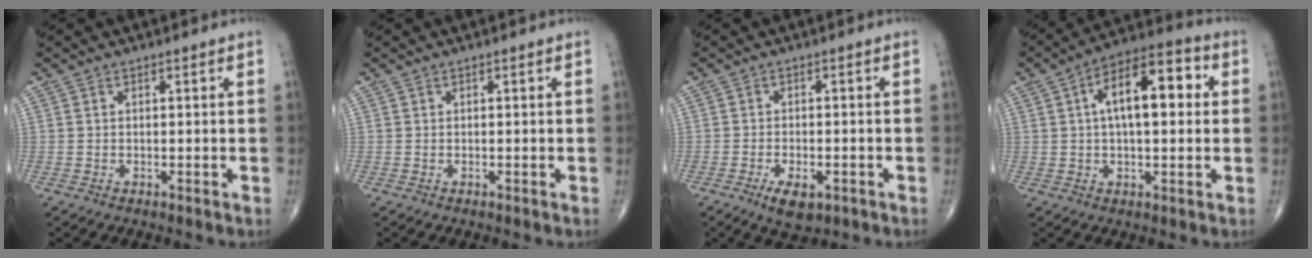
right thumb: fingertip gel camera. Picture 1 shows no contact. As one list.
[{"total": 0.0}, {"total": 5.1, "force": [-2.5, 2.3, 3.8], "torque": [-0.060, 0.002, -0.036]}, {"total": 14.3, "force": [2.7, 6.5, 12.4], "torque": [-0.181, 0.028, 0.035]}]